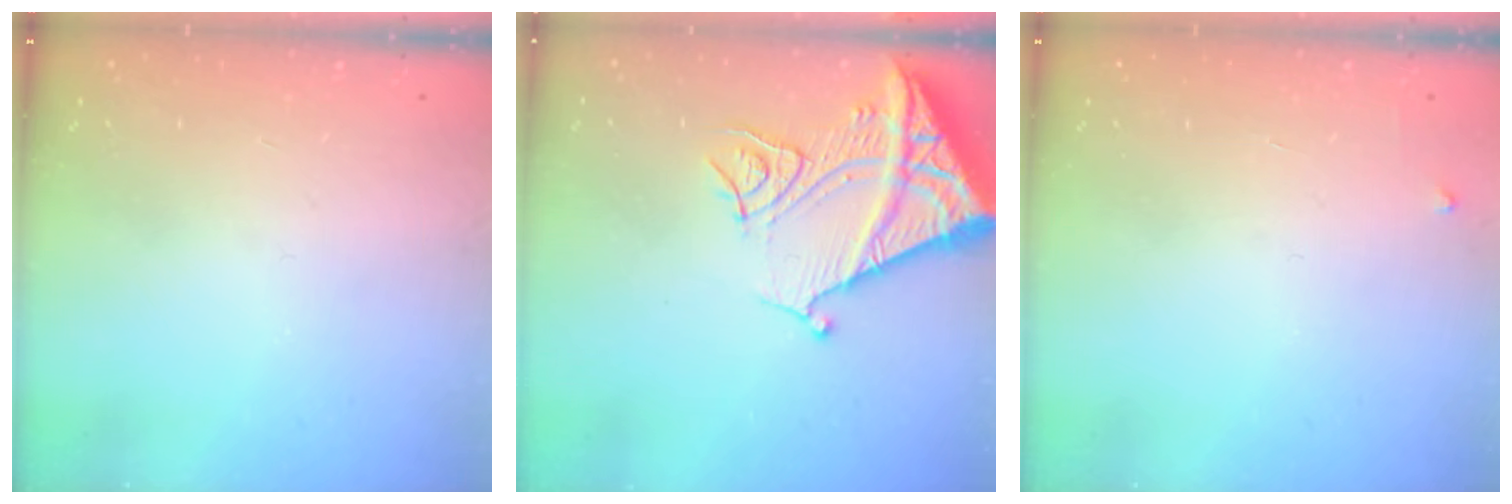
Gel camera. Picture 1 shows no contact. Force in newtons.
{"total": 13.8, "press": 13.7, "slide": 1.4}
{"total": 2.3, "press": 2.3, "slide": 0.3}